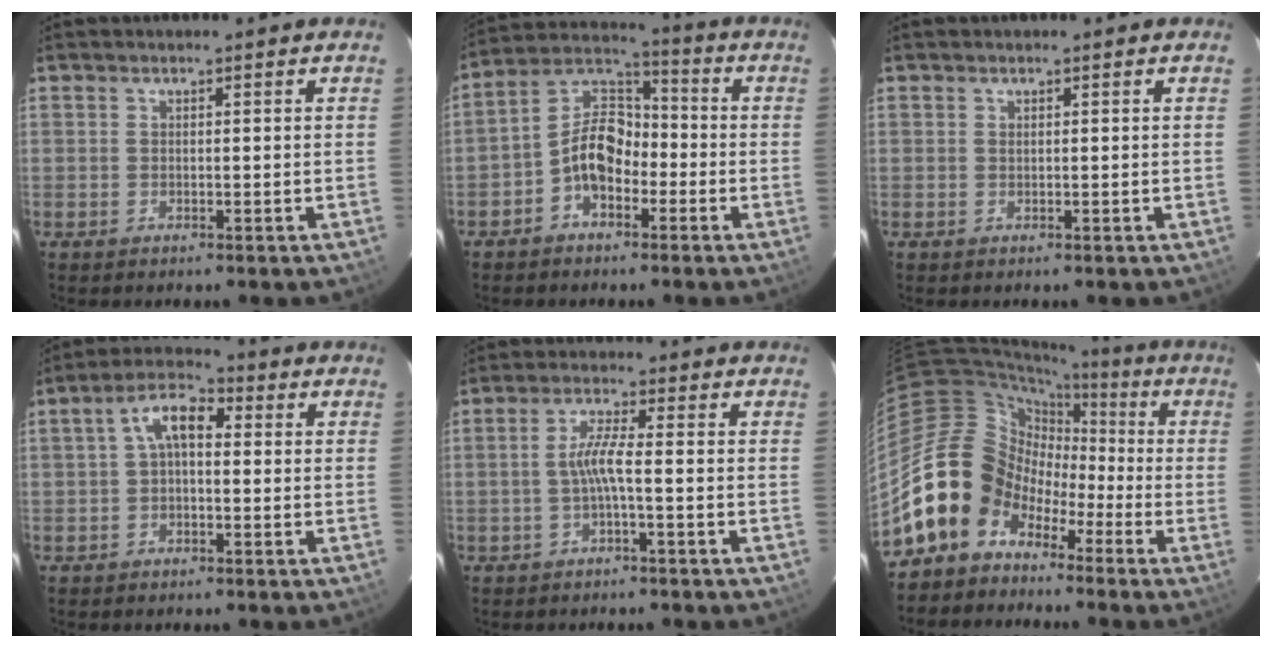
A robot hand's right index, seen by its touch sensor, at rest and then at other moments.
{"total": 9.1, "force": [-3.7, 5.7, 6.1], "torque": [-0.121, 0.028, -0.070]}
{"total": 0.0}
{"total": 6.0, "force": [0.3, 3.3, 5.0], "torque": [-0.098, 0.025, 0.005]}
{"total": 3.8, "force": [-1.3, -0.1, 3.6], "torque": [-0.077, 0.005, -0.022]}
{"total": 13.9, "force": [-7.0, 11.4, 4.0], "torque": [-0.095, 0.037, -0.133]}